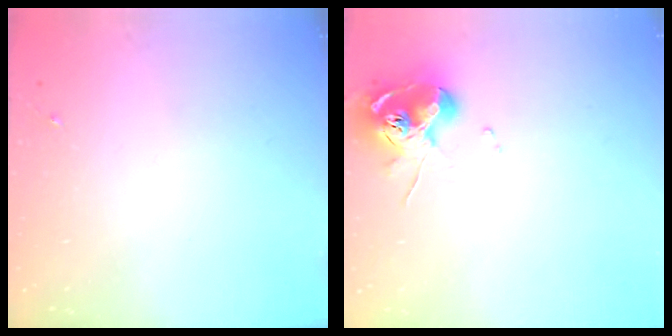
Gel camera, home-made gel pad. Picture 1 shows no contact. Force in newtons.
{"total": 10.4, "press": 10.3, "slide": 1.0}